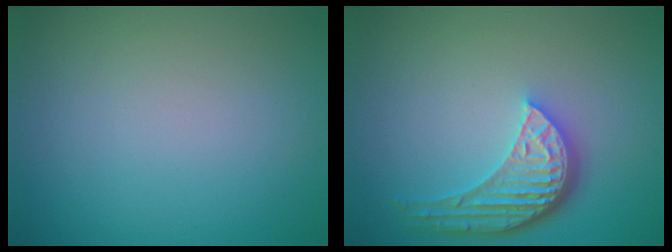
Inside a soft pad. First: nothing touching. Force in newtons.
{"total": 5.2, "press": 3.8, "slide": 3.5}